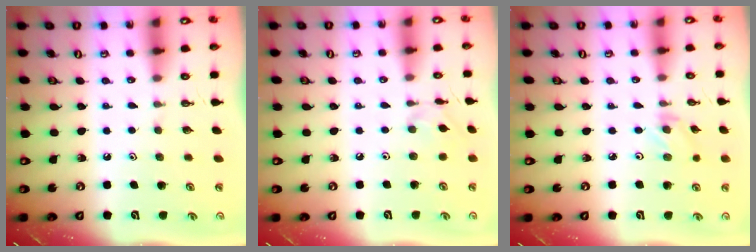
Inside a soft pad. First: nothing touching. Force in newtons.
{"total": 1.8, "press": 1.8, "slide": 0.1}
{"total": 1.2, "press": 1.1, "slide": 0.2}